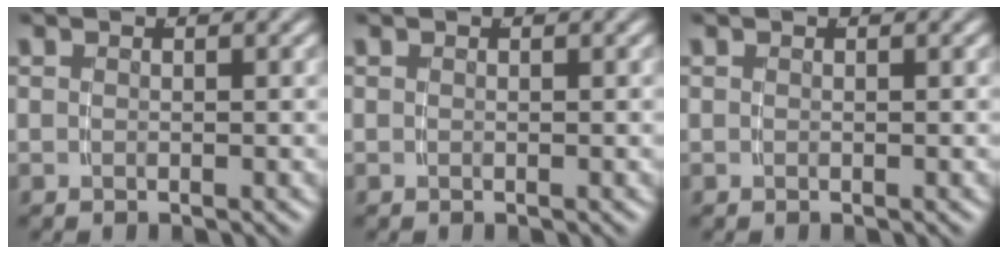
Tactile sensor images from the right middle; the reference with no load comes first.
{"total": 0.0}
{"total": 0.0}